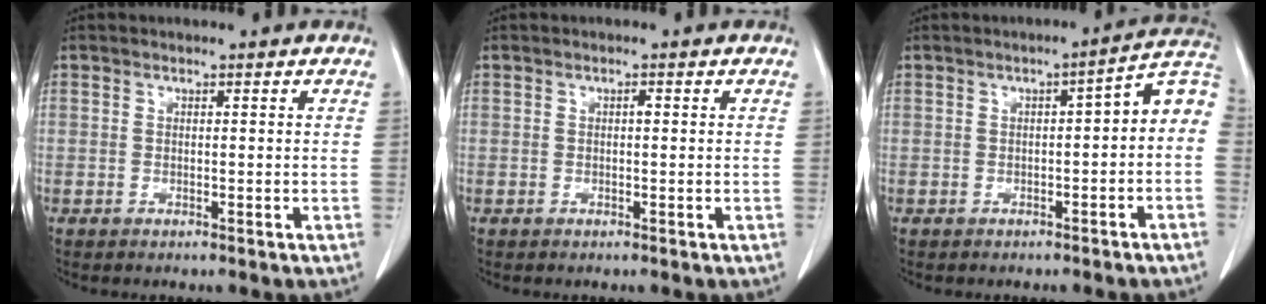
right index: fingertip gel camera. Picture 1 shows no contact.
{"total": 0.6, "force": [0.0, 0.2, 0.5], "torque": [-0.008, 0.002, 0.000]}
{"total": 6.8, "force": [-0.9, 1.9, 6.4], "torque": [-0.080, 0.030, -0.012]}